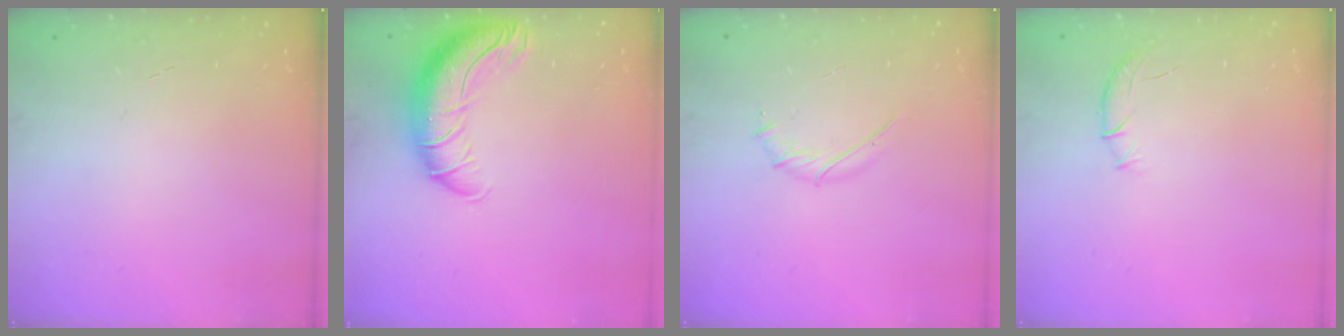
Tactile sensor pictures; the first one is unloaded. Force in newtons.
{"total": 13.1, "press": 12.7, "slide": 3.1}
{"total": 3.8, "press": 3.7, "slide": 1.1}
{"total": 5.6, "press": 5.4, "slide": 1.5}